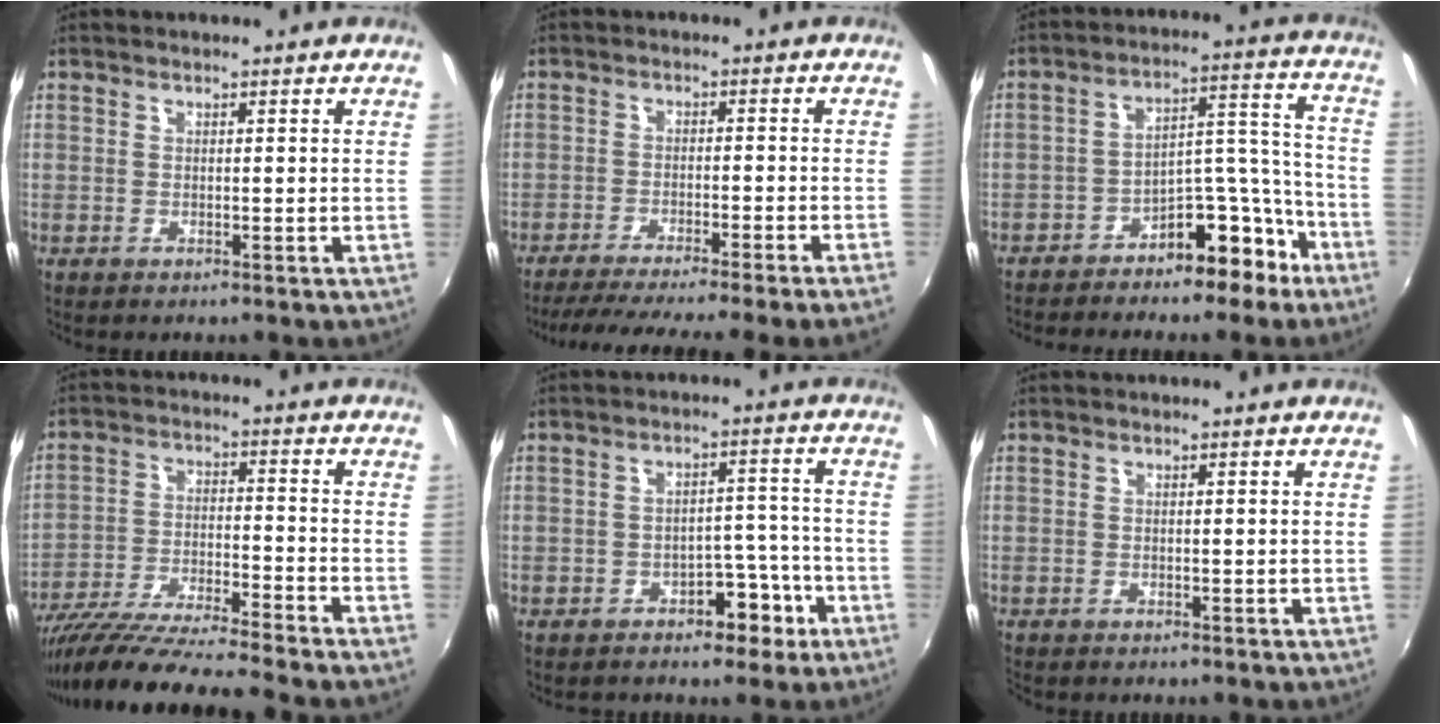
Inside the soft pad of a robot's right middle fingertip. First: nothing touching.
{"total": 13.0, "force": [-11.4, -2.3, 5.9], "torque": [-0.115, -0.023, -0.169]}
{"total": 12.0, "force": [-9.3, 5.1, 5.6], "torque": [-0.074, 0.062, -0.135]}
{"total": 17.8, "force": [-15.6, -1.2, 8.5], "torque": [-0.165, -0.045, -0.267]}
{"total": 6.1, "force": [-3.8, 4.0, 2.7], "torque": [-0.040, 0.024, -0.042]}
{"total": 0.6, "force": [-0.5, 0.2, 0.0], "torque": [-0.001, -0.004, -0.013]}